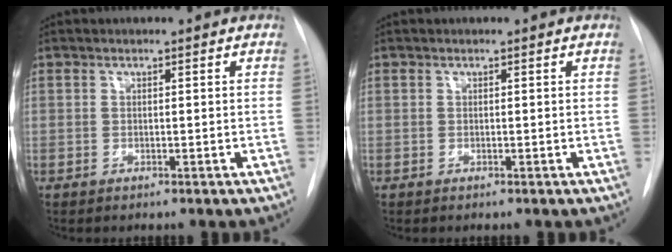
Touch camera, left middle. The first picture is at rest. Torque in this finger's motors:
{"motor_torque": [-0.02, -0.02, 0.06, 0.01]}